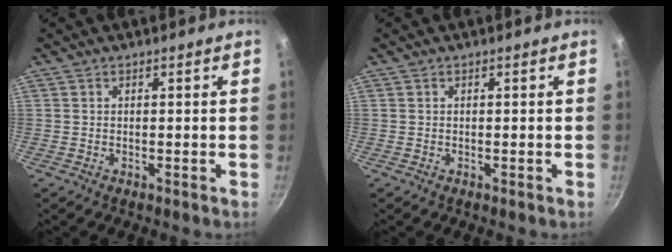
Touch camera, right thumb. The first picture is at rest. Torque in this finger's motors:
{"motor_torque": [0.01, 0.00, 0.05, 0.04, 0.01]}